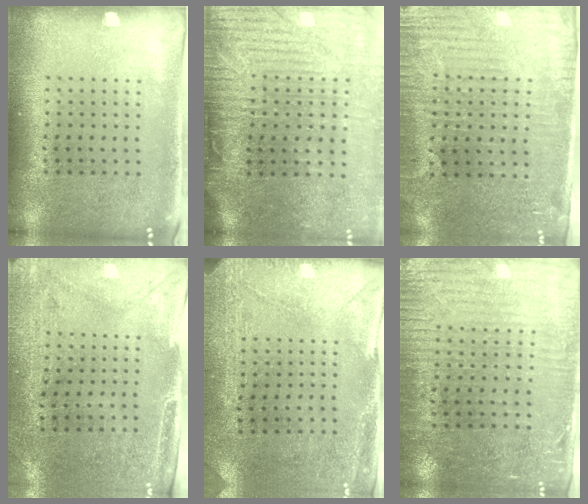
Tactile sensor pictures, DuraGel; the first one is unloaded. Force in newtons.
{"total": 4.2, "press": 3.6, "slide": 2.1}
{"total": 3.4, "press": 3.1, "slide": 1.3}
{"total": 2.9, "press": 2.5, "slide": 1.6}
{"total": 2.9, "press": 2.3, "slide": 1.8}
{"total": 3.4, "press": 3.0, "slide": 1.5}